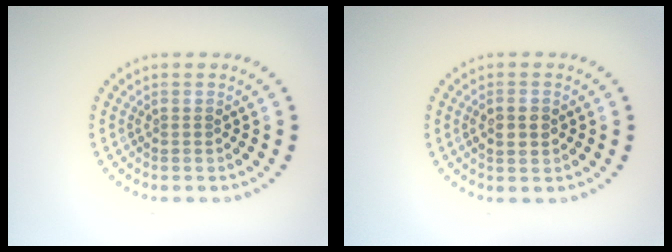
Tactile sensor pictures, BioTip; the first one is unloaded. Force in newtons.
{"total": 2.1, "press": 2.1, "slide": 0.2}